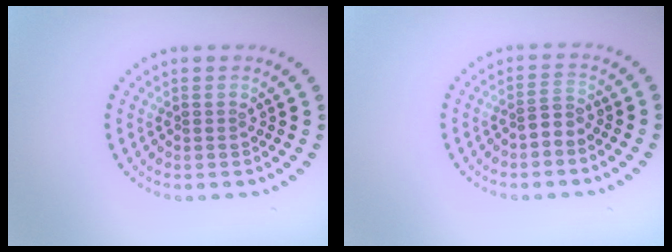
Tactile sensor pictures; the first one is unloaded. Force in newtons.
{"total": 1.7, "press": 1.2, "slide": 1.1}